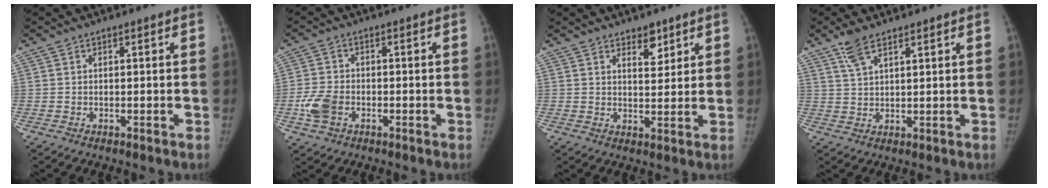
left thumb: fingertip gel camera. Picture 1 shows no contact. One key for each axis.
{"total": 6.2, "fx": -2.1, "fy": 4.3, "fz": 3.9, "tx": -0.082, "ty": 0.007, "tz": -0.042}
{"total": 3.8, "fx": 2.5, "fy": 2.1, "fz": 1.8, "tx": 0.001, "ty": -0.018, "tz": 0.041}
{"total": 4.3, "fx": 3.0, "fy": 1.6, "fz": 2.6, "tx": -0.049, "ty": -0.004, "tz": 0.065}